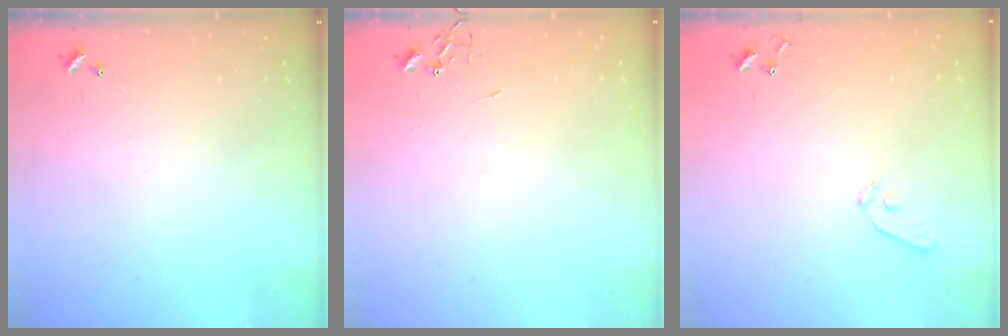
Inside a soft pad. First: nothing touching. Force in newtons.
{"total": 0.0}
{"total": 7.4, "press": 7.4, "slide": 0.6}